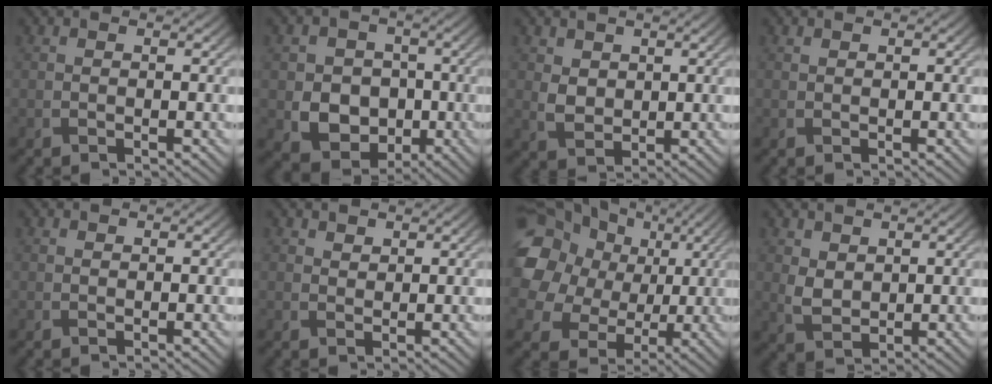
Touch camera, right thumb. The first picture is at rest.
{"total": 8.0, "force": [-1.4, 6.9, 3.9], "torque": [-0.082, -0.016, -0.038]}
{"total": 3.0, "force": [1.1, 2.3, 1.6], "torque": [-0.045, -0.004, 0.022]}
{"total": 0.0}
{"total": 0.0}
{"total": 1.4, "force": [1.1, 0.8, 0.3], "torque": [-0.007, -0.003, 0.022]}
{"total": 16.8, "force": [6.1, 13.0, 8.7], "torque": [-0.237, 0.049, 0.096]}
{"total": 3.0, "force": [1.2, 2.1, 1.8], "torque": [-0.048, -0.004, 0.028]}